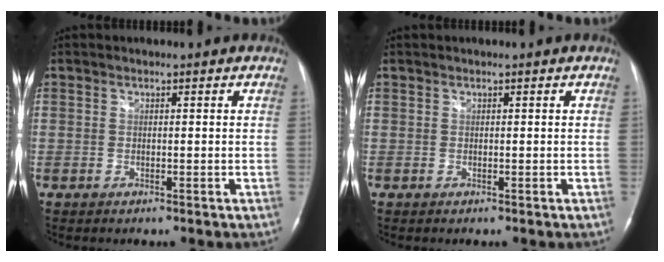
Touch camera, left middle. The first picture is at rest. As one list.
[{"total": 0.0}]